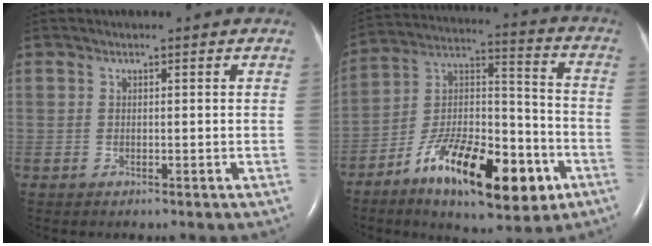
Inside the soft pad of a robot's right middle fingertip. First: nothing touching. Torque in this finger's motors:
{"motor_torque": [1.20, -0.93, 0.93, 0.21]}